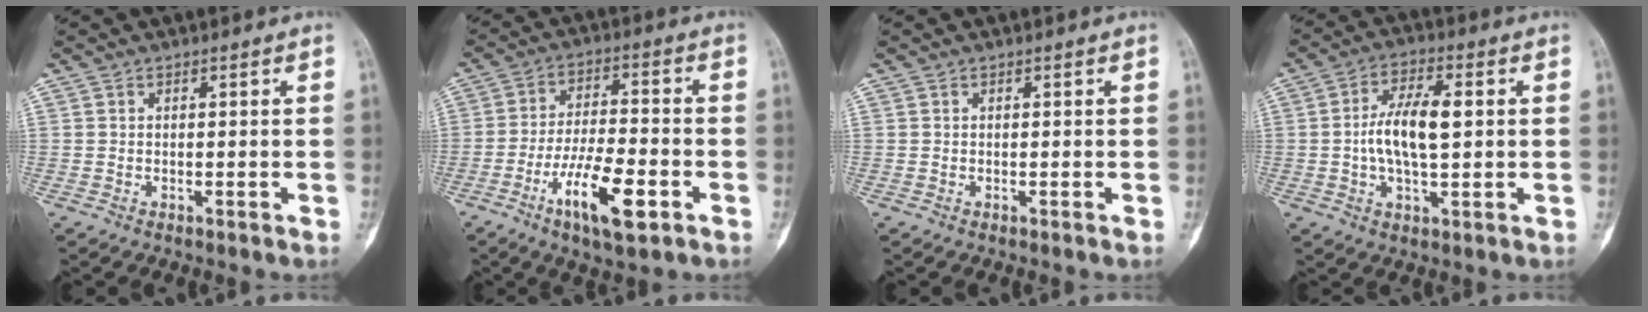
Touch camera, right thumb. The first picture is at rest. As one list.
[{"total": 12.2, "force": [-5.4, 3.8, 10.2], "torque": [-0.187, 0.021, -0.092]}, {"total": 0.0}, {"total": 10.0, "force": [0.5, 4.4, 9.0], "torque": [-0.169, 0.009, 0.007]}]